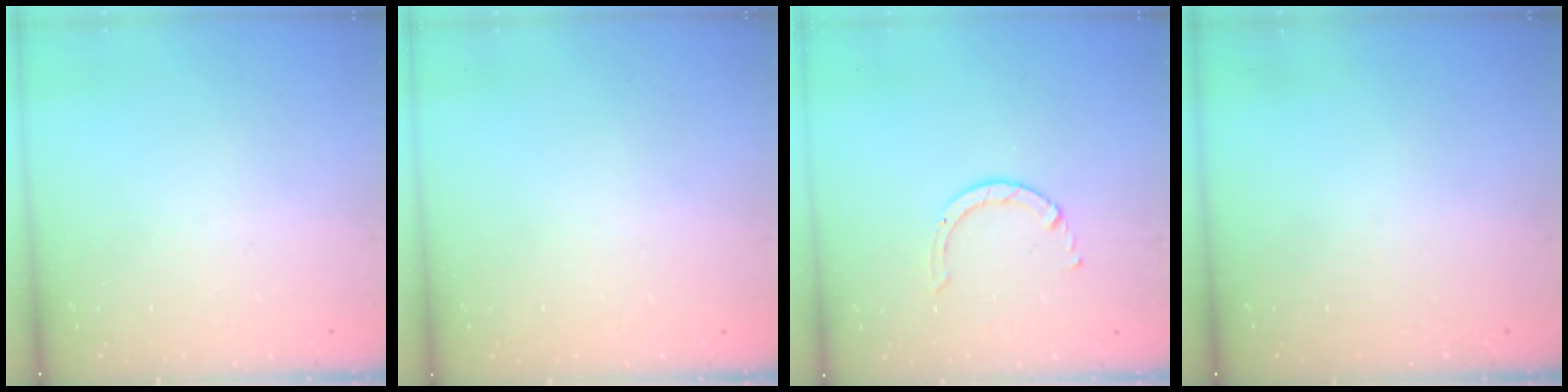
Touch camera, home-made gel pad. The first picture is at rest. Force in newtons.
{"total": 2.5, "press": 2.5, "slide": 0.2}
{"total": 2.5, "press": 2.4, "slide": 0.3}
{"total": 0.0}